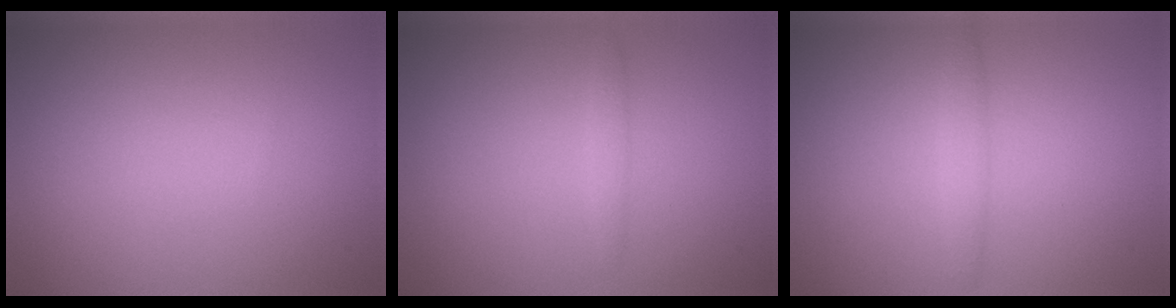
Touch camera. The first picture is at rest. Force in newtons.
{"total": 0.8, "press": 0.8, "slide": 0.1}
{"total": 1.4, "press": 1.4, "slide": 0.0}